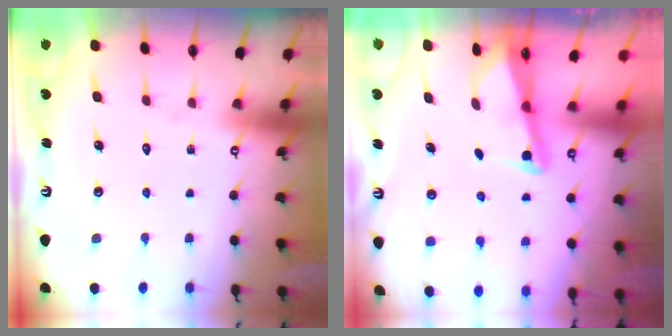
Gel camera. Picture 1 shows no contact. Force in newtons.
{"total": 2.3, "press": 2.3, "slide": 0.3}